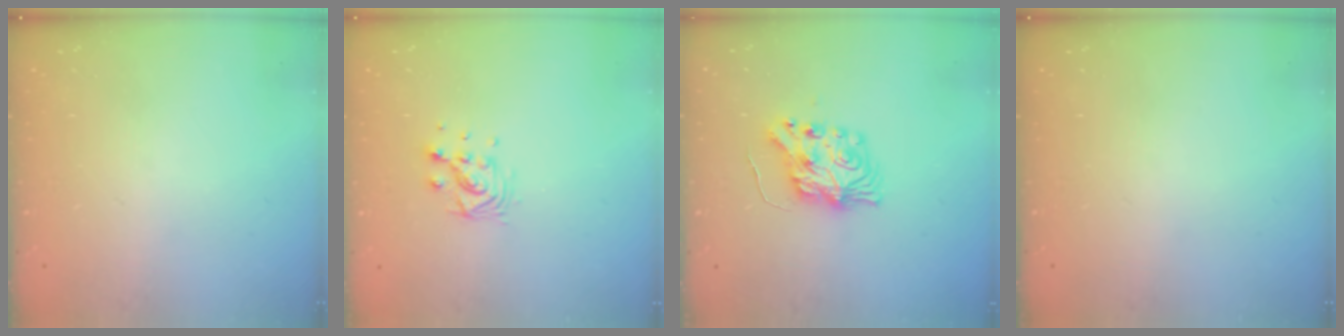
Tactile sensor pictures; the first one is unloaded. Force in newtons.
{"total": 7.0, "press": 7.0, "slide": 0.2}
{"total": 8.7, "press": 8.6, "slide": 0.4}
{"total": 0.0}